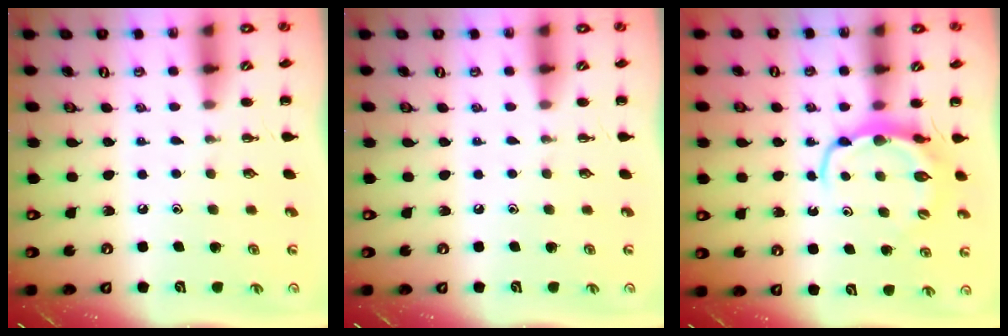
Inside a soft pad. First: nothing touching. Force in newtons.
{"total": 0.0}
{"total": 6.2, "press": 6.1, "slide": 0.9}